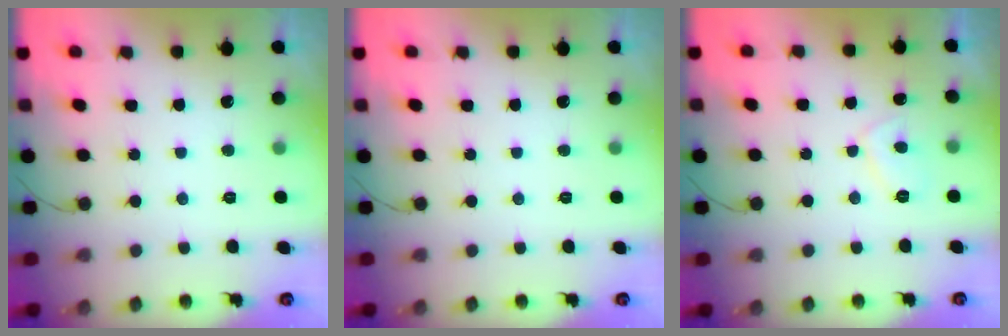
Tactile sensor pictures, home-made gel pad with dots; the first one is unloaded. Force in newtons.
{"total": 0.0}
{"total": 2.8, "press": 2.7, "slide": 0.9}